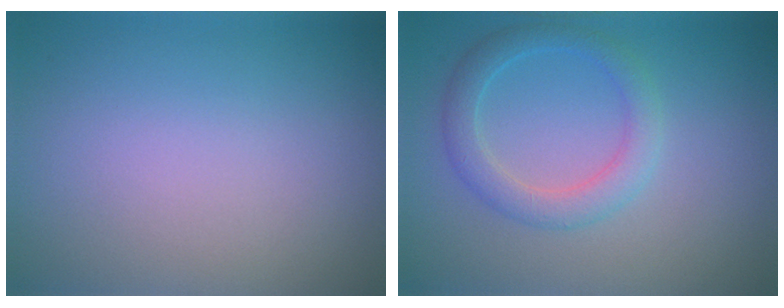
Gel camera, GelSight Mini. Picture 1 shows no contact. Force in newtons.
{"total": 3.0, "press": 3.0, "slide": 0.2}